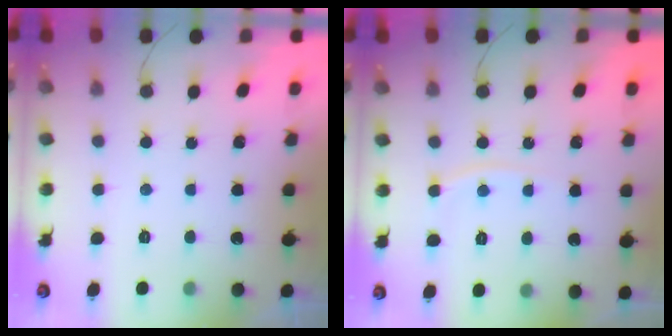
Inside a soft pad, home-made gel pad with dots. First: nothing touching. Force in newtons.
{"total": 4.8, "press": 4.8, "slide": 0.6}